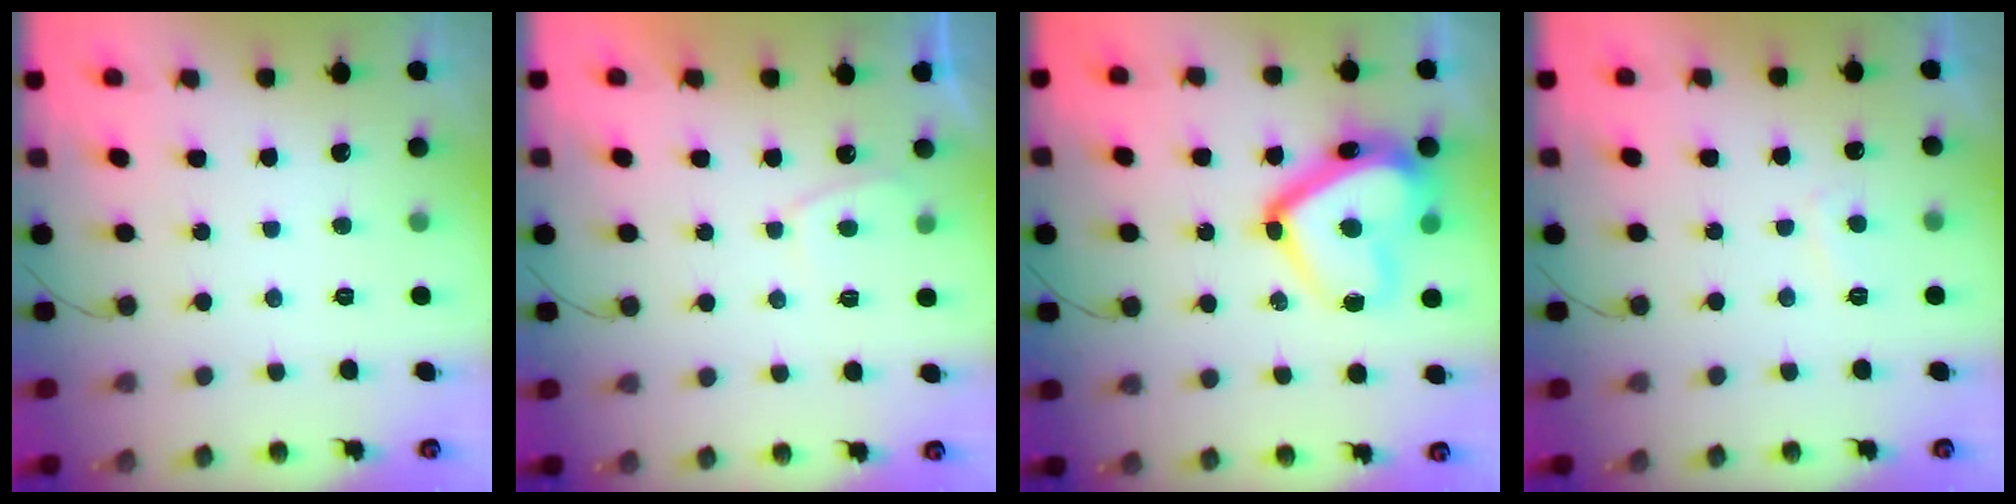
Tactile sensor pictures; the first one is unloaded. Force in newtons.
{"total": 1.5, "press": 1.3, "slide": 0.6}
{"total": 20.1, "press": 20.0, "slide": 1.8}
{"total": 2.3, "press": 2.2, "slide": 0.7}